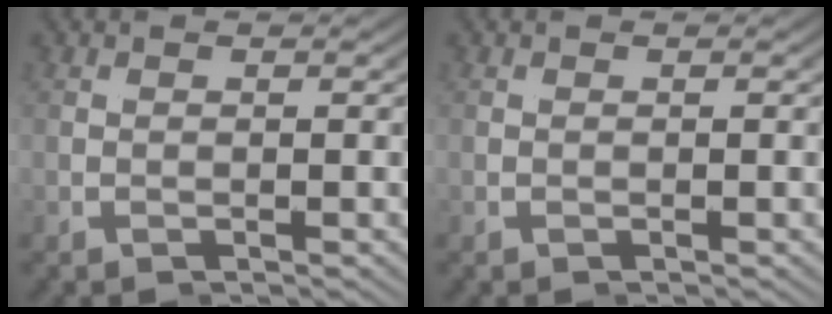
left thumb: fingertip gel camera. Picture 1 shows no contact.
{"total": 0.0}